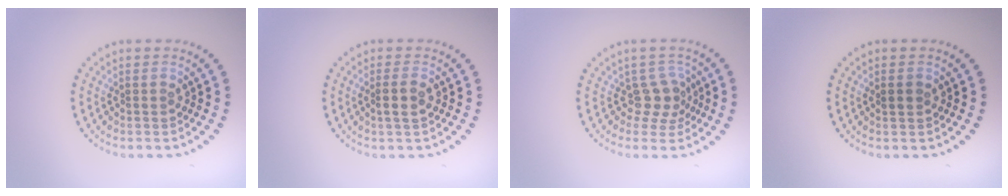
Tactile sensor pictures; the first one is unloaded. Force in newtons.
{"total": 1.6, "press": 1.4, "slide": 0.7}
{"total": 2.1, "press": 1.4, "slide": 1.6}
{"total": 0.9, "press": 0.8, "slide": 0.3}